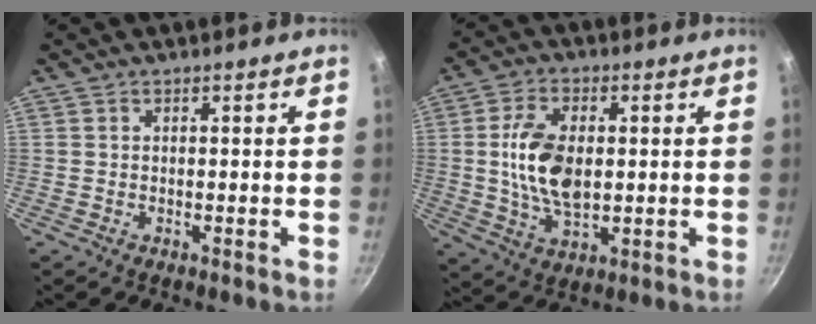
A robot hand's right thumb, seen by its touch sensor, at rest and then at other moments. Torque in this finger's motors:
{"motor_torque": [1.35, 1.21, 1.62, 0.05, 0.32]}